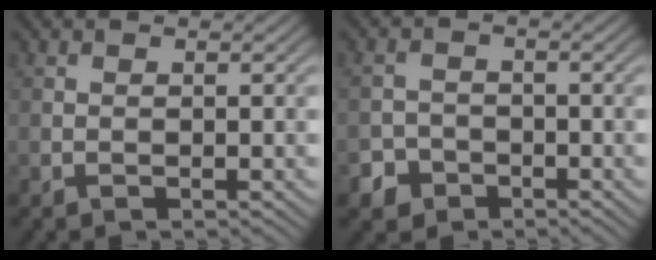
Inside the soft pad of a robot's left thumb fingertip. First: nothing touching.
{"total": 3.2, "force": [-2.1, 2.3, 0.6], "torque": [-0.003, 0.001, -0.043]}